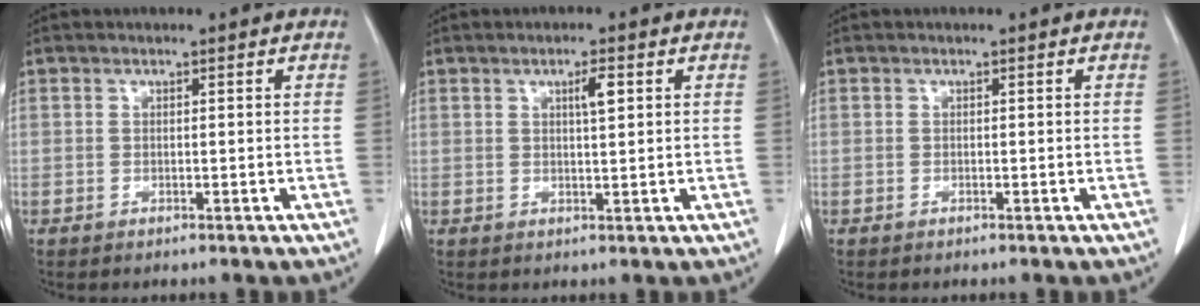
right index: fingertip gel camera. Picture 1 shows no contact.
{"total": 2.5, "force": [0.9, 0.3, 2.3], "torque": [-0.040, -0.001, 0.015]}
{"total": 0.0}